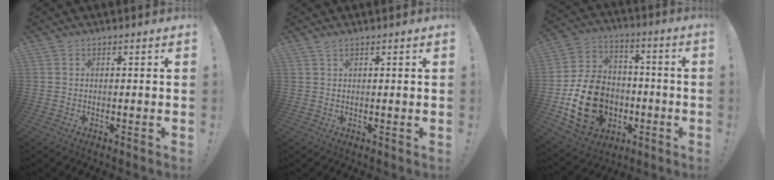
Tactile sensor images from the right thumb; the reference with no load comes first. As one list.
[{"total": 1.1, "force": [0.8, 0.4, 0.6], "torque": [-0.013, 0.002, 0.015]}, {"total": 19.4, "force": [-5.7, 15.1, 10.8], "torque": [-0.185, 0.038, -0.083]}]